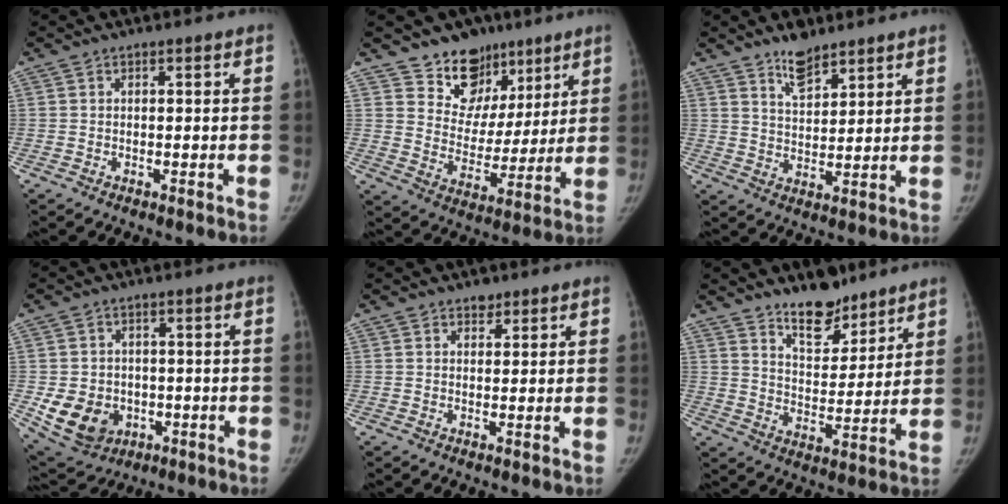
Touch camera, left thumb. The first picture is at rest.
{"total": 12.8, "force": [8.9, 8.8, 2.5], "torque": [0.016, -0.052, 0.157]}
{"total": 6.5, "force": [5.1, 2.6, 3.0], "torque": [-0.031, -0.042, 0.091]}
{"total": 10.5, "force": [-2.3, 8.7, 5.3], "torque": [-0.074, 0.005, -0.019]}
{"total": 1.7, "force": [1.3, 1.0, 0.4], "torque": [0.007, -0.008, 0.017]}
{"total": 10.3, "force": [8.3, 4.5, 4.2], "torque": [-0.038, -0.067, 0.145]}